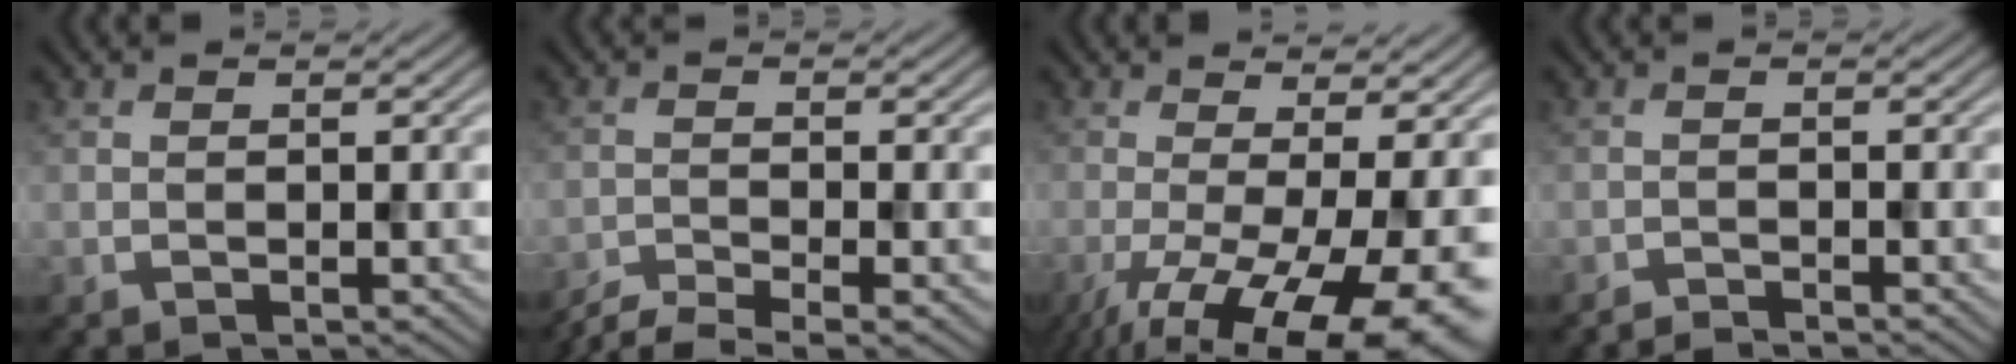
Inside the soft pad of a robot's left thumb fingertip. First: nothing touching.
{"total": 5.3, "force": [-4.4, 0.8, 2.8], "torque": [-0.055, -0.009, -0.086]}
{"total": 14.7, "force": [-5.9, 4.2, 12.8], "torque": [-0.217, -0.024, -0.076]}
{"total": 1.4, "force": [-1.4, 0.0, 0.3], "torque": [-0.001, 0.000, -0.031]}